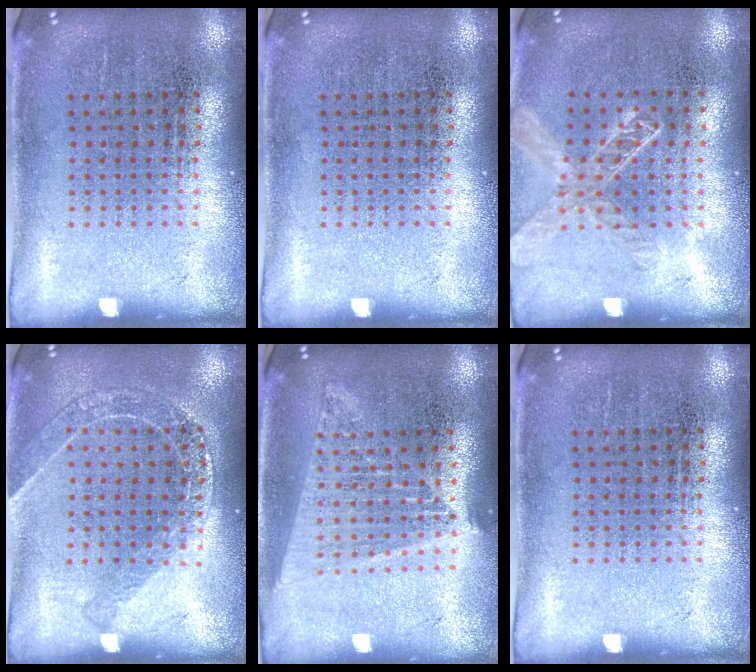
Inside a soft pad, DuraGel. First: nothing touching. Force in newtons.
{"total": 0.0}
{"total": 1.4, "press": 1.3, "slide": 0.5}
{"total": 1.4, "press": 1.4, "slide": 0.3}
{"total": 1.7, "press": 1.6, "slide": 0.7}
{"total": 0.0}